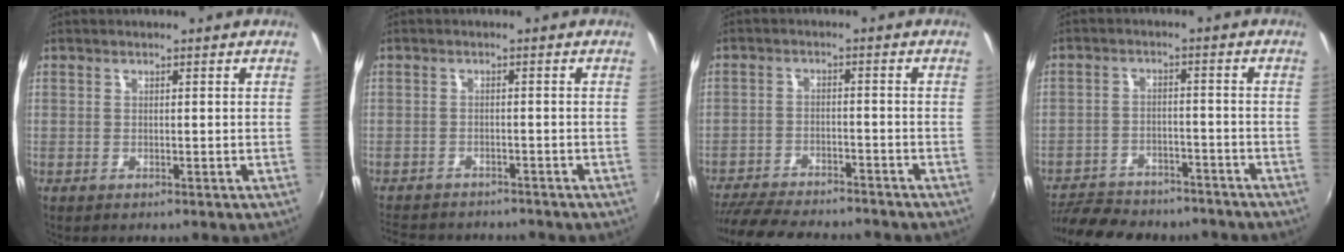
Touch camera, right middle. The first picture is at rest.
{"total": 9.5, "force": [-8.5, 3.0, 3.2], "torque": [-0.083, -0.015, -0.127]}
{"total": 15.5, "force": [-13.7, 3.0, 6.5], "torque": [-0.141, -0.024, -0.209]}
{"total": 16.6, "force": [-14.0, 5.8, 6.7], "torque": [-0.151, -0.007, -0.199]}